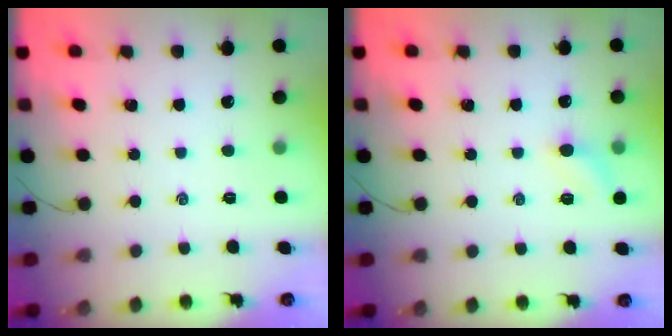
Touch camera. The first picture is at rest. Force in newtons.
{"total": 6.6, "press": 6.4, "slide": 1.6}